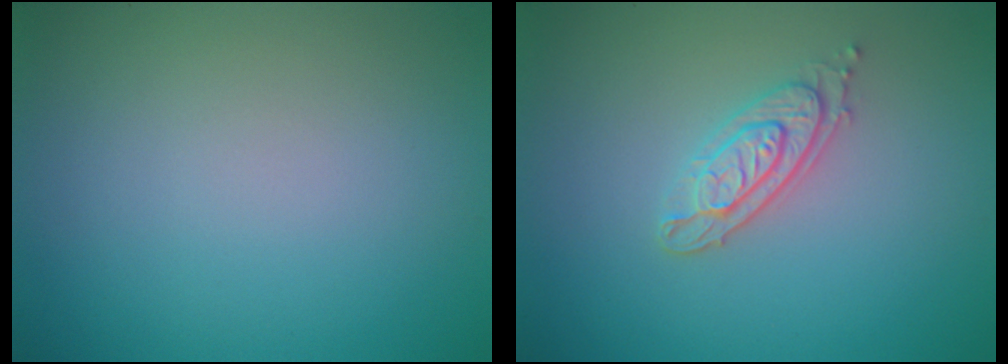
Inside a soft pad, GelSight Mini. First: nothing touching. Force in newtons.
{"total": 2.6, "press": 2.4, "slide": 1.0}